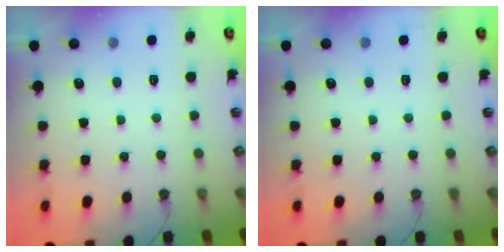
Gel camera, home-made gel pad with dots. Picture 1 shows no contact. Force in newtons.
{"total": 0.0}